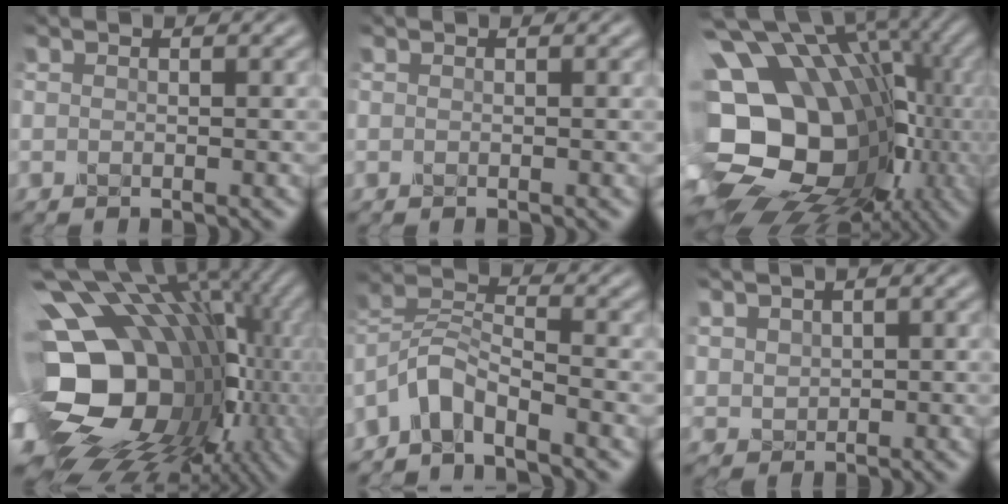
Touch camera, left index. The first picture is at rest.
{"total": 0.0}
{"total": 19.3, "force": [-3.0, 14.8, 12.0], "torque": [-0.193, 0.003, -0.031]}
{"total": 19.3, "force": [-0.4, 14.6, 12.6], "torque": [-0.203, -0.010, 0.023]}
{"total": 3.8, "force": [-3.2, 1.0, 1.9], "torque": [-0.035, 0.010, -0.076]}
{"total": 1.5, "force": [0.9, 1.1, 0.2], "torque": [-0.011, -0.004, 0.025]}